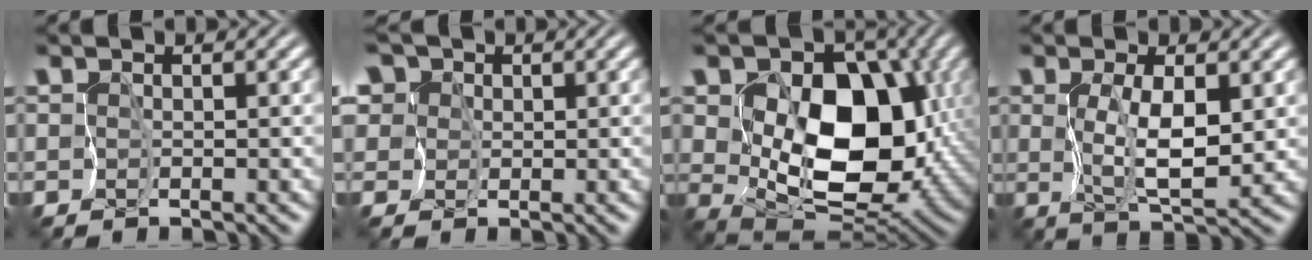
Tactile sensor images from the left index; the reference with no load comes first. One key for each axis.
{"total": 6.7, "fx": 3.1, "fy": 5.2, "fz": 2.8, "tx": -0.052, "ty": 0.018, "tz": 0.021}
{"total": 10.9, "fx": 0.8, "fy": 7.4, "fz": 8.0, "tx": -0.124, "ty": -0.021, "tz": 0.021}
{"total": 3.8, "fx": 0.5, "fy": 1.4, "fz": 3.5, "tx": -0.072, "ty": -0.008, "tz": 0.017}